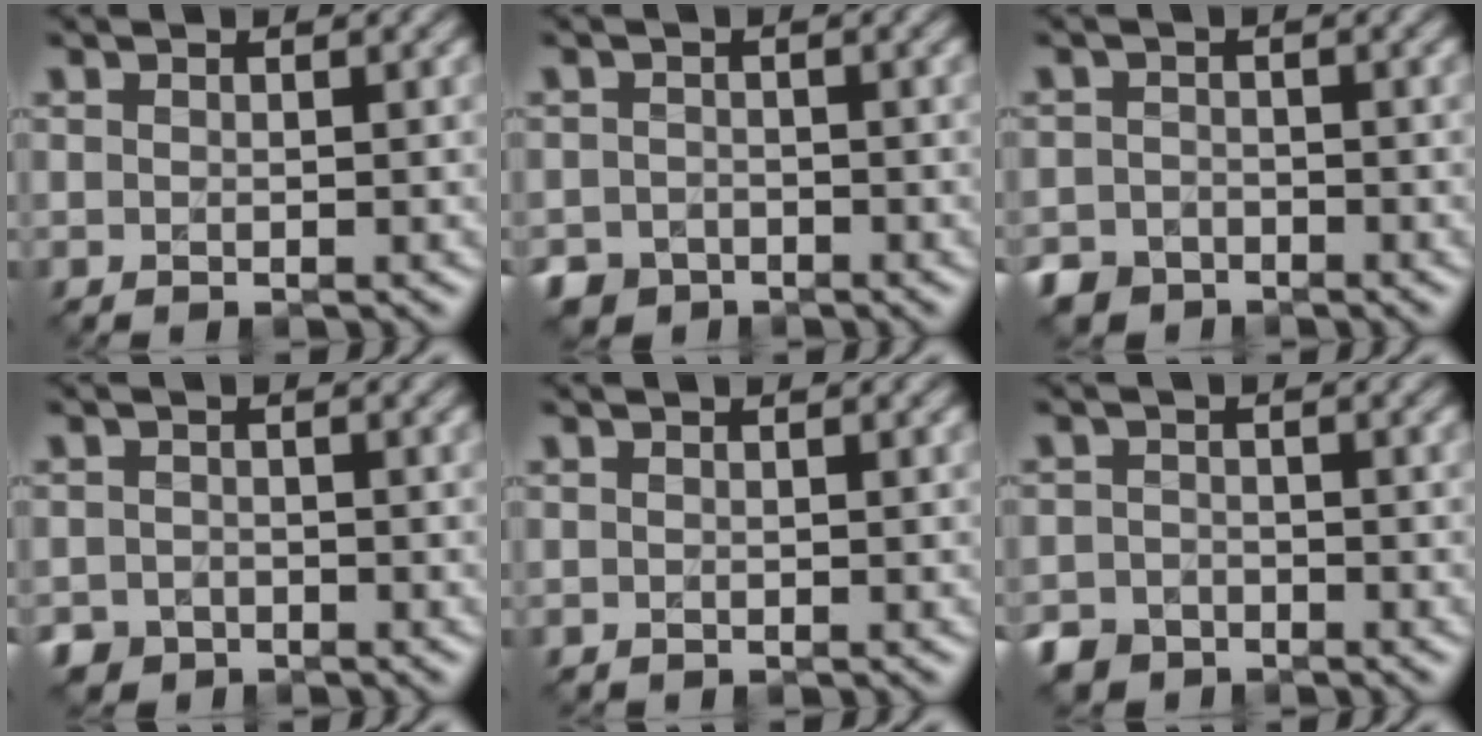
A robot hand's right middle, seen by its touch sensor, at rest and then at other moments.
{"total": 3.0, "force": [-2.1, 2.1, 0.3], "torque": [0.005, -0.002, -0.035]}
{"total": 2.8, "force": [-2.2, 1.8, 0.1], "torque": [0.001, -0.004, -0.043]}
{"total": 2.3, "force": [-1.5, 1.8, 0.0], "torque": [0.007, -0.003, -0.024]}
{"total": 0.0}
{"total": 2.8, "force": [-2.2, 1.7, 0.1], "torque": [0.000, -0.005, -0.043]}